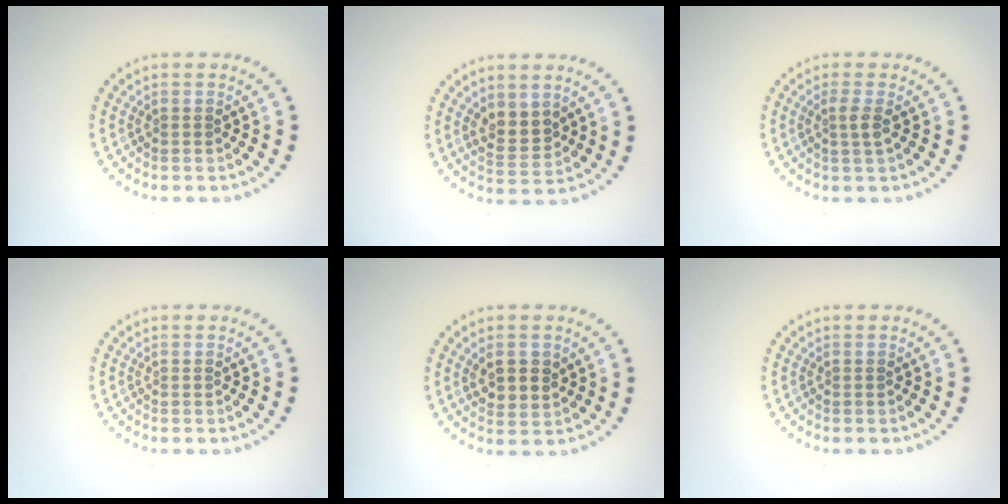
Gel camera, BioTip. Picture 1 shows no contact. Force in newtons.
{"total": 2.5, "press": 2.3, "slide": 0.9}
{"total": 1.4, "press": 1.1, "slide": 0.9}
{"total": 0.0}
{"total": 2.7, "press": 2.6, "slide": 0.7}
{"total": 0.0}